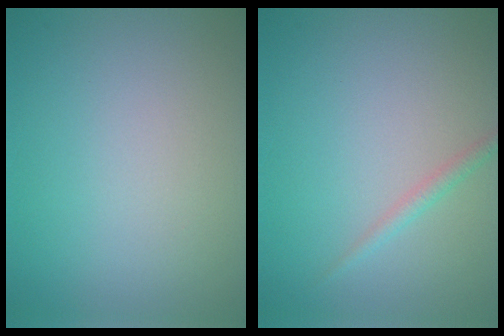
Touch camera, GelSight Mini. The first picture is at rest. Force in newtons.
{"total": 1.1, "press": 1.1, "slide": 0.1}